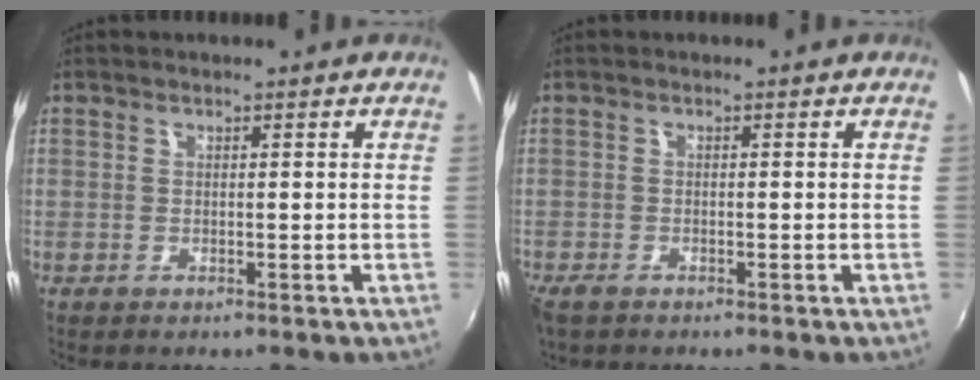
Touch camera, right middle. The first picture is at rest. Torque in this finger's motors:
{"motor_torque": [0.37, -0.35, 0.04, 0.02]}